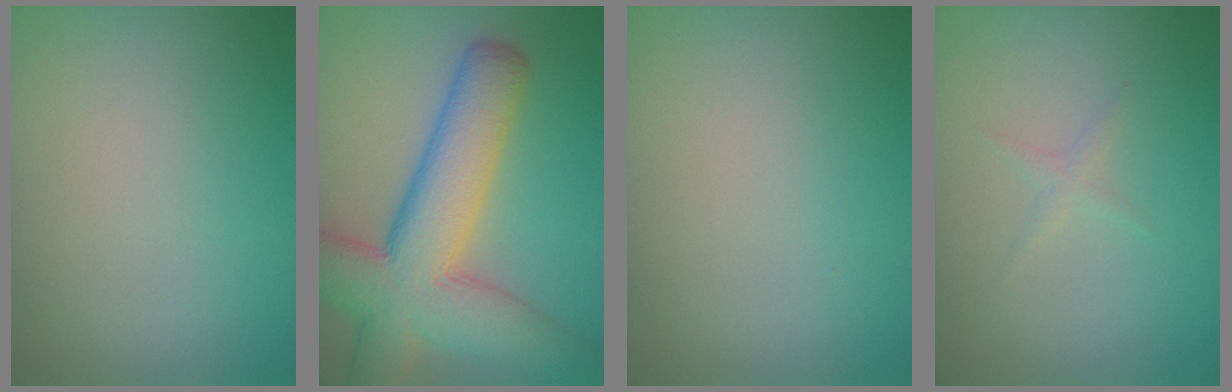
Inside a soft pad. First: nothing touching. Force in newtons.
{"total": 10.8, "press": 10.8, "slide": 0.5}
{"total": 0.0}
{"total": 0.7, "press": 0.7, "slide": 0.0}